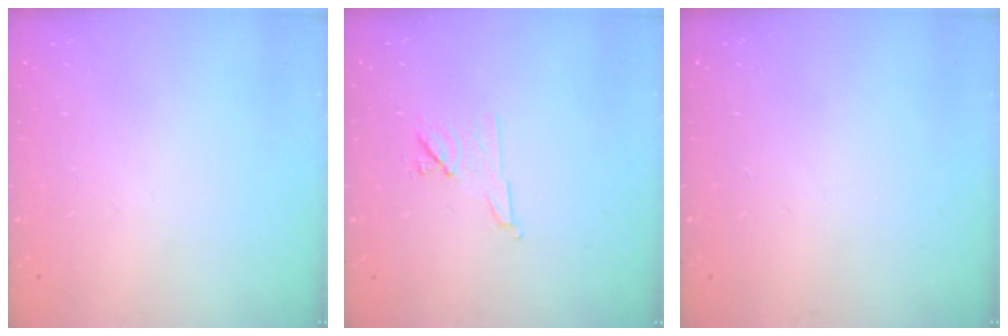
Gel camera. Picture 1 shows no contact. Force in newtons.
{"total": 7.5, "press": 7.4, "slide": 1.3}
{"total": 0.0}